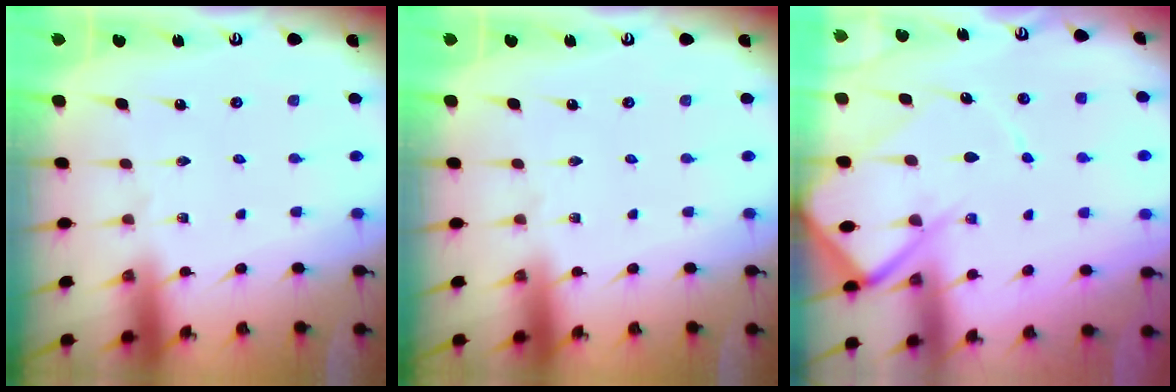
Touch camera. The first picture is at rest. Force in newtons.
{"total": 0.0}
{"total": 12.1, "press": 12.0, "slide": 1.3}